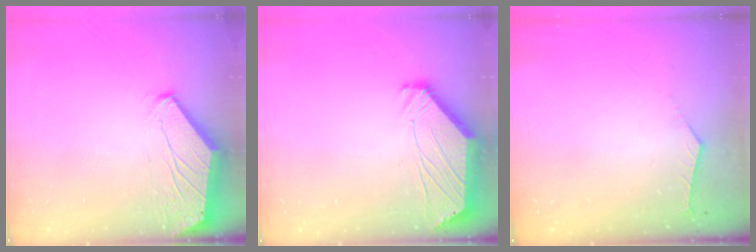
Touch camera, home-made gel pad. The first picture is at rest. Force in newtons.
{"total": 2.4, "press": 2.4, "slide": 0.6}
{"total": 2.9, "press": 2.9, "slide": 0.5}